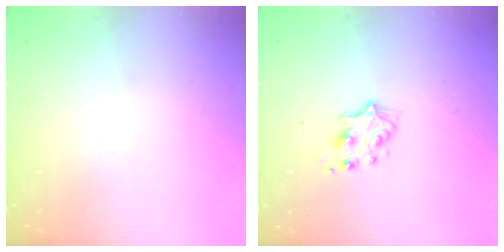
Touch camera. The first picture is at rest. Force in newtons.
{"total": 5.5, "press": 5.4, "slide": 0.7}